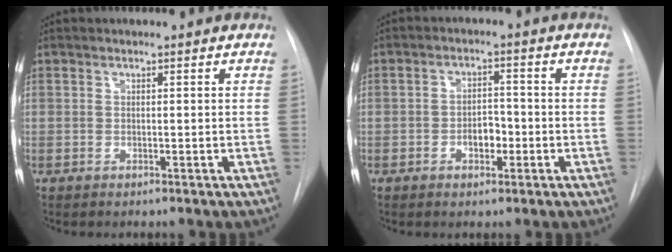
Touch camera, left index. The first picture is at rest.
{"total": 3.7, "force": [-1.4, 2.0, 2.7], "torque": [-0.040, 0.006, -0.021]}